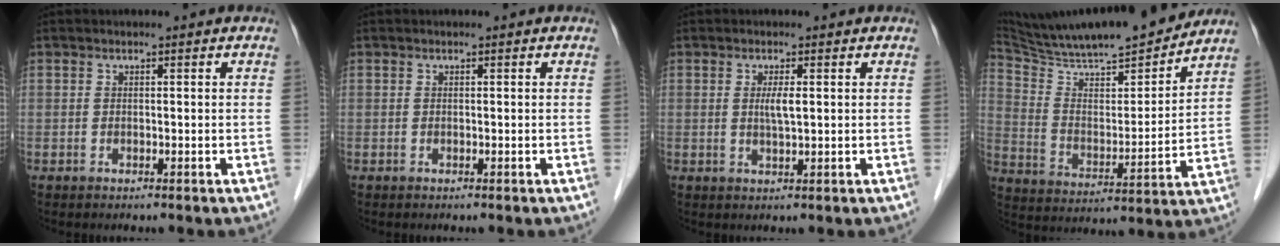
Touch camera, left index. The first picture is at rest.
{"total": 0.0}
{"total": 2.1, "force": [-0.7, 0.2, 2.0], "torque": [-0.039, -0.007, -0.012]}
{"total": 19.9, "force": [18.1, 1.4, 8.2], "torque": [-0.142, -0.011, 0.286]}